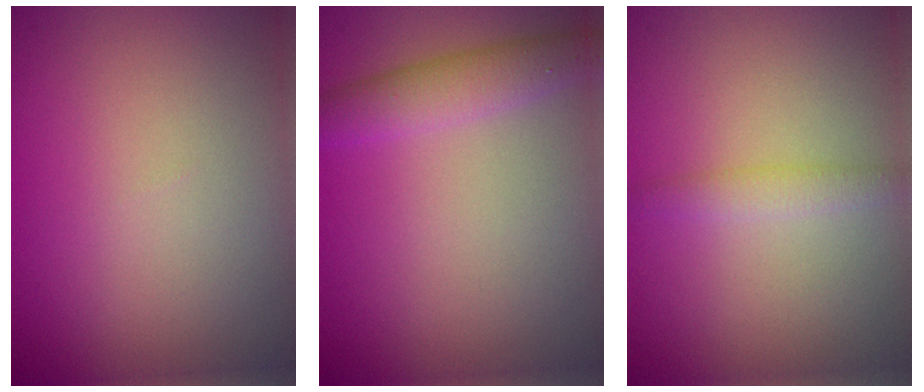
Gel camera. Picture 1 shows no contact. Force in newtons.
{"total": 2.9, "press": 2.9, "slide": 0.2}
{"total": 1.5, "press": 1.5, "slide": 0.1}